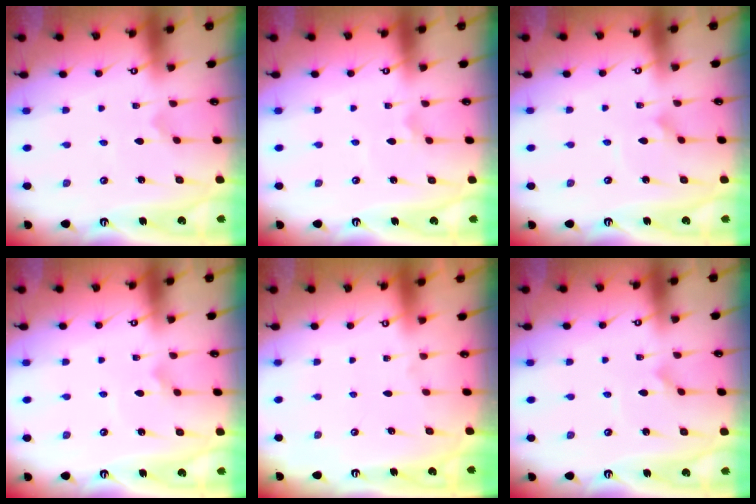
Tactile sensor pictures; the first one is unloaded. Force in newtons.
{"total": 2.1, "press": 2.1, "slide": 0.1}
{"total": 1.5, "press": 1.5, "slide": 0.0}
{"total": 2.1, "press": 2.1, "slide": 0.1}
{"total": 0.0}
{"total": 1.2, "press": 1.2, "slide": 0.1}